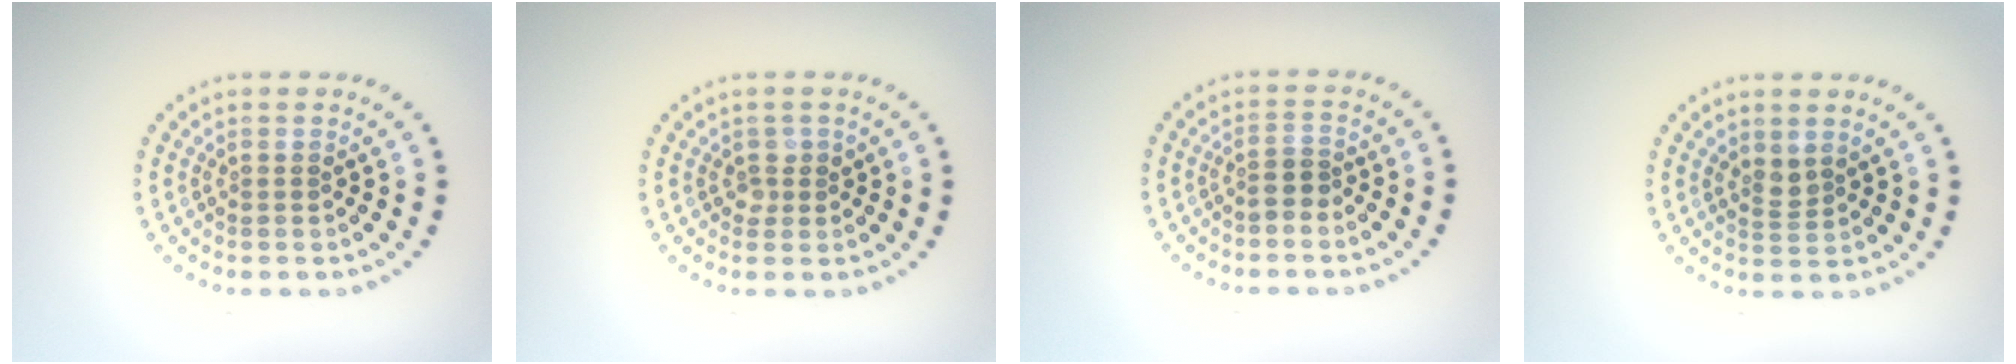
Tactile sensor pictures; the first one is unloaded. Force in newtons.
{"total": 1.2, "press": 1.1, "slide": 0.4}
{"total": 1.6, "press": 1.5, "slide": 0.7}
{"total": 1.5, "press": 1.1, "slide": 0.9}